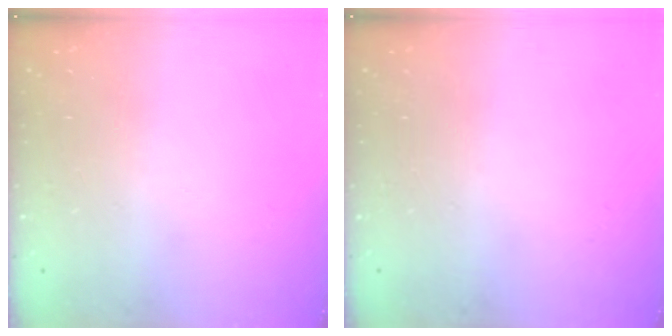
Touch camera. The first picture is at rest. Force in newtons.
{"total": 0.0}